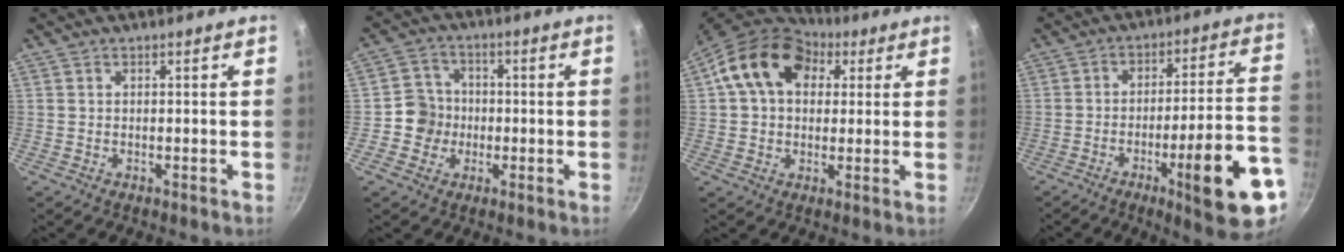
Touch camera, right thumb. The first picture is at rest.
{"total": 6.2, "force": [-1.2, 5.9, 1.5], "torque": [0.006, 0.019, -0.034]}
{"total": 16.2, "force": [4.9, 11.9, 9.8], "torque": [-0.148, 0.022, 0.066]}
{"total": 18.5, "force": [-8.2, 3.4, 16.2], "torque": [-0.202, 0.042, -0.113]}